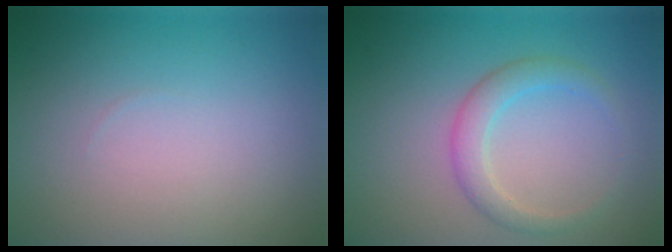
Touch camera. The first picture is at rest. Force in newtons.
{"total": 2.5, "press": 2.5, "slide": 0.1}